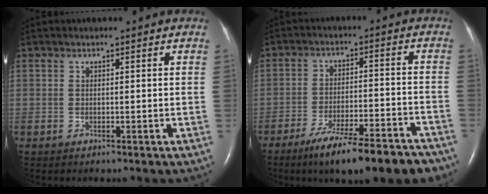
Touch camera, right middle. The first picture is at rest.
{"total": 16.2, "force": [-12.7, 2.7, 9.7], "torque": [-0.109, -0.002, -0.188]}